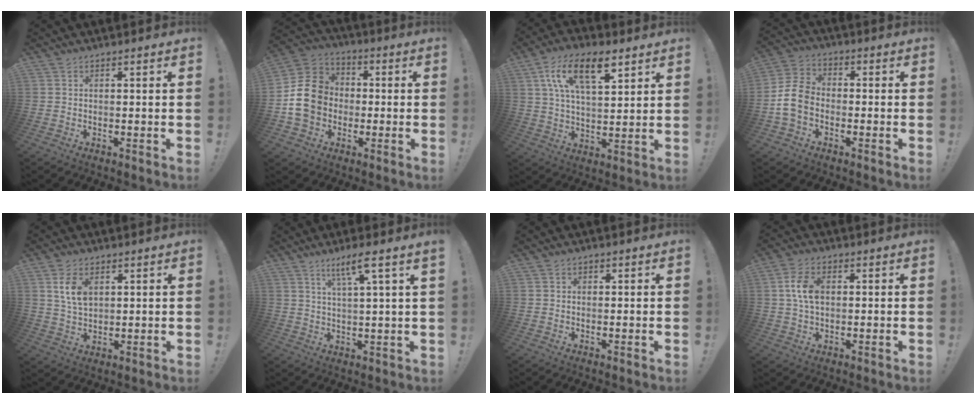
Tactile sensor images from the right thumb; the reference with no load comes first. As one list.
[{"total": 15.3, "force": [-0.8, 13.2, 7.7], "torque": [-0.137, 0.026, -0.007]}, {"total": 15.2, "force": [7.3, 6.7, 11.5], "torque": [-0.209, -0.012, 0.126]}, {"total": 9.8, "force": [-2.9, 7.2, 6.0], "torque": [-0.125, 0.027, -0.048]}, {"total": 7.4, "force": [3.0, 4.7, 4.9], "torque": [-0.078, -0.015, 0.052]}, {"total": 7.2, "force": [4.0, -0.6, 5.9], "torque": [-0.098, -0.014, 0.060]}, {"total": 0.7, "force": [0.2, 0.6, 0.3], "torque": [-0.003, 0.001, 0.003]}, {"total": 8.0, "force": [1.1, 5.3, 5.9], "torque": [-0.109, 0.005, 0.020]}]